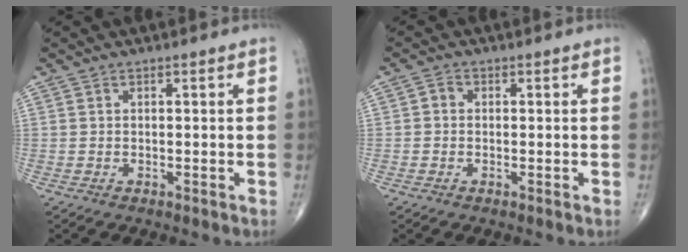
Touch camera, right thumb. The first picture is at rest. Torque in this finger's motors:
{"motor_torque": [-0.28, 0.14, -0.10, -0.12, 0.03]}